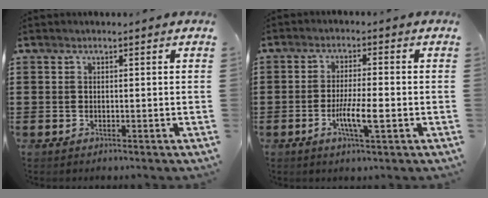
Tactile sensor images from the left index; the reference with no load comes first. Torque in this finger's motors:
{"motor_torque": [0.47, 0.11, 0.20, 0.12]}